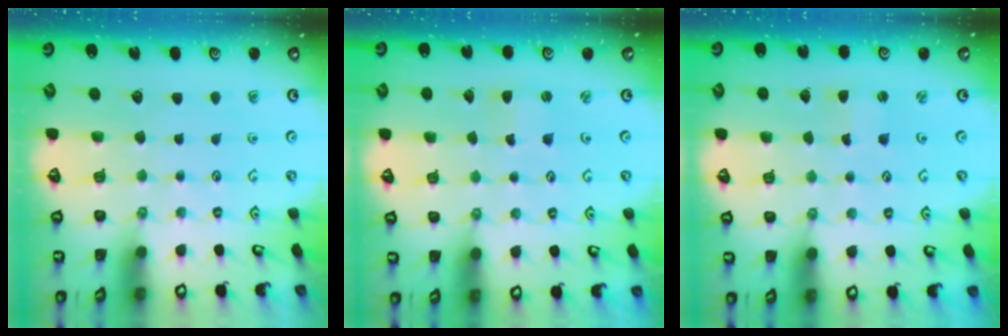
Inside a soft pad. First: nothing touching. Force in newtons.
{"total": 2.1, "press": 2.0, "slide": 0.4}
{"total": 0.9, "press": 0.9, "slide": 0.1}